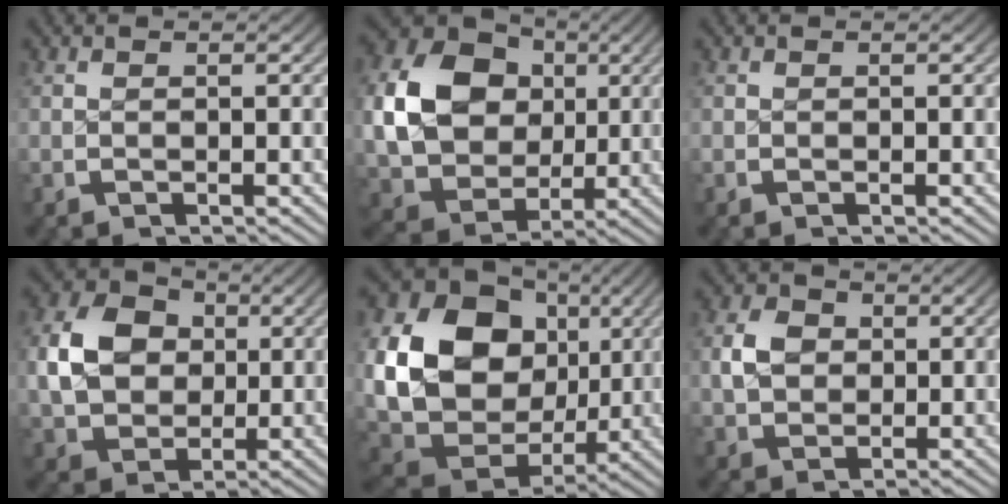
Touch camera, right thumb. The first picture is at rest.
{"total": 15.1, "force": [1.7, 12.2, 8.6], "torque": [-0.203, -0.043, 0.042]}
{"total": 0.0}
{"total": 9.8, "force": [1.5, 8.1, 5.3], "torque": [-0.119, -0.025, 0.039]}
{"total": 18.7, "force": [1.3, 14.6, 11.6], "torque": [-0.254, -0.050, 0.041]}
{"total": 3.6, "force": [0.9, 3.2, 1.5], "torque": [-0.030, -0.007, 0.023]}